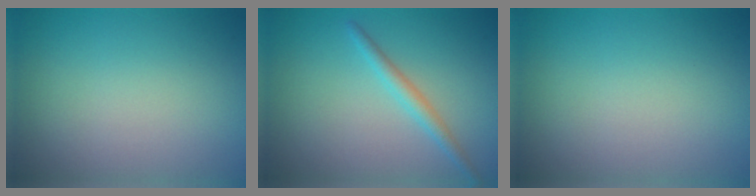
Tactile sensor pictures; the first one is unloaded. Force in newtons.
{"total": 1.8, "press": 1.8, "slide": 0.0}
{"total": 0.0}